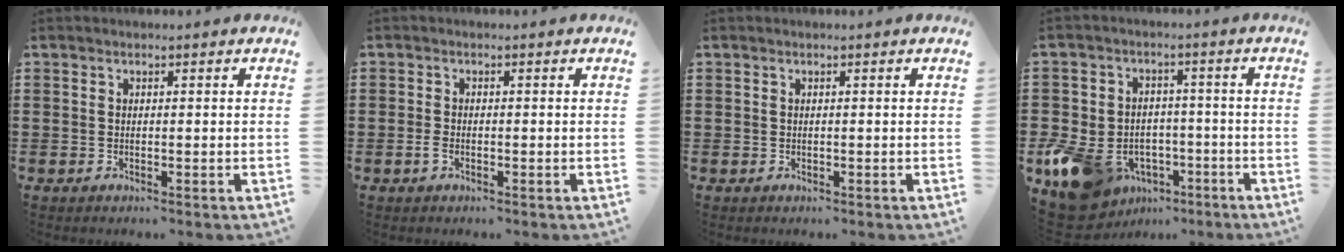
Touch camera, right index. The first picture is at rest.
{"total": 1.2, "force": [-0.6, 0.6, 0.9], "torque": [-0.026, -0.002, -0.013]}
{"total": 0.0}
{"total": 9.8, "force": [-5.0, 7.1, 4.6], "torque": [-0.135, 0.016, -0.092]}